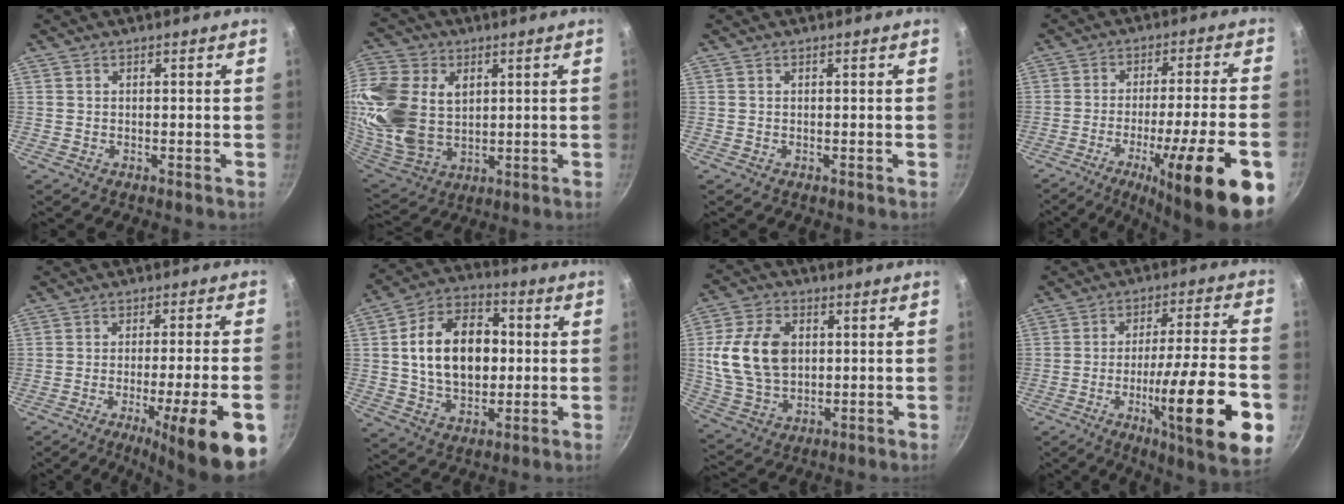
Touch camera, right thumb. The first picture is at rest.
{"total": 21.0, "force": [4.1, 14.9, 14.3], "torque": [-0.309, -0.016, 0.086]}
{"total": 0.0}
{"total": 20.7, "force": [-9.9, 2.8, 18.0], "torque": [-0.247, 0.034, -0.147]}
{"total": 16.1, "force": [-7.3, 1.9, 14.2], "torque": [-0.182, 0.022, -0.102]}
{"total": 17.5, "force": [1.4, 12.0, 12.8], "torque": [-0.179, 0.019, 0.017]}
{"total": 14.4, "force": [1.9, 10.1, 10.1], "torque": [-0.178, 0.001, 0.040]}
{"total": 22.8, "force": [-7.6, 4.0, 21.2], "torque": [-0.298, 0.028, -0.113]}